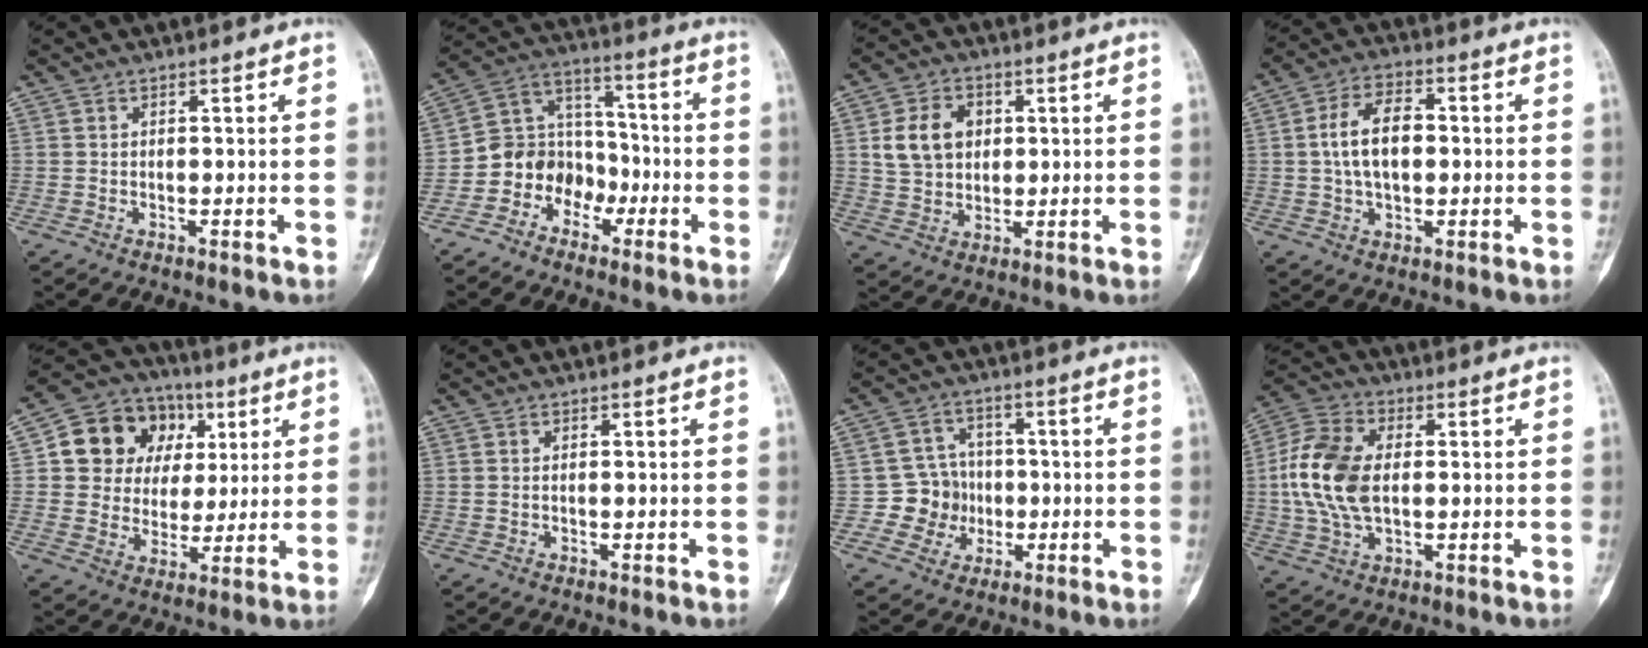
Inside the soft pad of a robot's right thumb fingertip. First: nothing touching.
{"total": 10.3, "force": [-4.7, 8.7, 2.9], "torque": [-0.004, 0.083, -0.095]}
{"total": 9.6, "force": [2.2, 7.4, 5.6], "torque": [-0.073, 0.001, 0.044]}
{"total": 10.1, "force": [0.5, 5.9, 8.1], "torque": [-0.136, 0.015, 0.007]}
{"total": 15.7, "force": [4.5, 13.3, 7.0], "torque": [-0.068, 0.016, 0.080]}
{"total": 0.0}
{"total": 7.9, "force": [-1.3, 7.5, 1.9], "torque": [0.011, 0.020, -0.024]}
{"total": 13.9, "force": [0.7, 8.3, 11.1], "torque": [-0.235, 0.011, 0.011]}